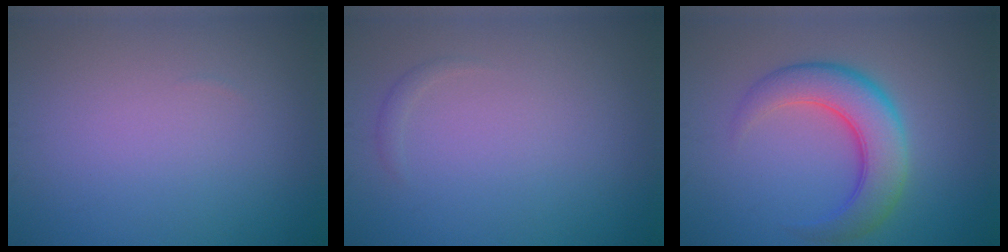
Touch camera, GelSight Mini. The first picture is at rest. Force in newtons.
{"total": 0.6, "press": 0.6, "slide": 0.0}
{"total": 6.1, "press": 6.1, "slide": 0.1}